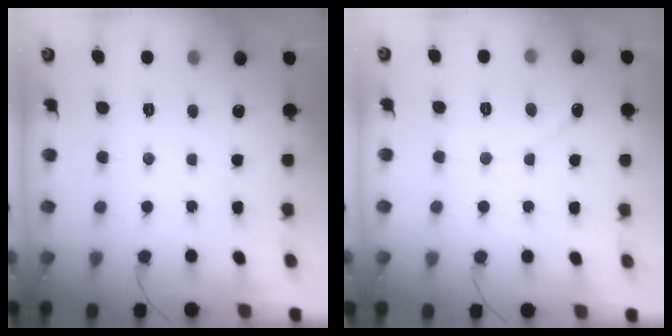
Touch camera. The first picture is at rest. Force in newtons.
{"total": 0.7, "press": 0.7, "slide": 0.0}